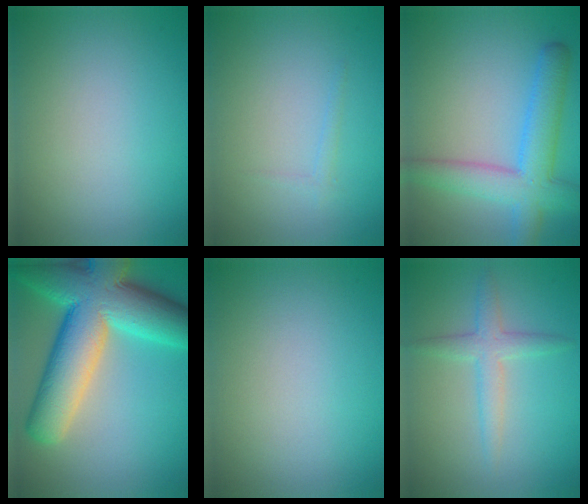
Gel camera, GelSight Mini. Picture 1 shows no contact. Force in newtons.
{"total": 0.7, "press": 0.7, "slide": 0.0}
{"total": 5.9, "press": 5.9, "slide": 0.2}
{"total": 13.7, "press": 13.7, "slide": 0.6}
{"total": 0.0}
{"total": 2.6, "press": 2.6, "slide": 0.1}